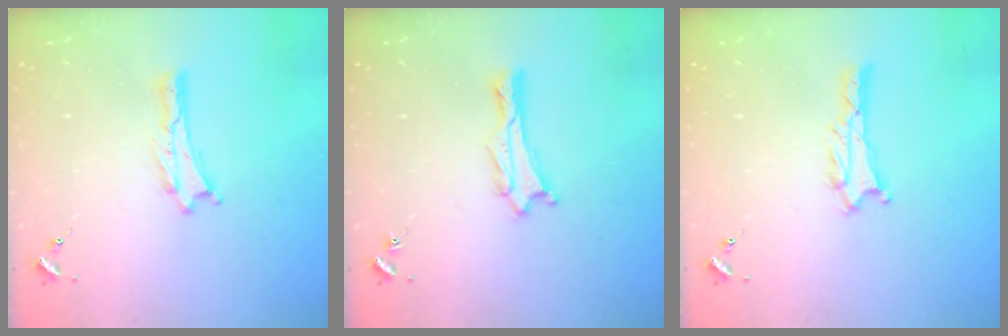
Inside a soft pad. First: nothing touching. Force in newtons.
{"total": 0.0}
{"total": 2.0, "press": 2.0, "slide": 0.3}